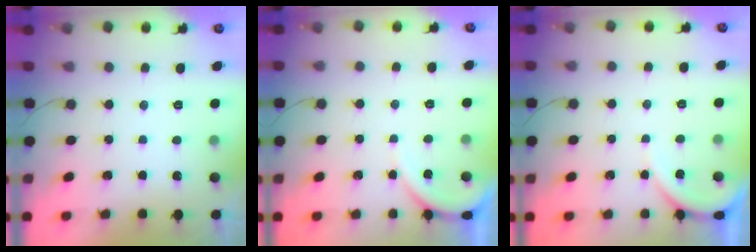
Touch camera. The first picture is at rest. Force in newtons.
{"total": 4.7, "press": 4.7, "slide": 0.6}
{"total": 4.7, "press": 4.7, "slide": 0.6}